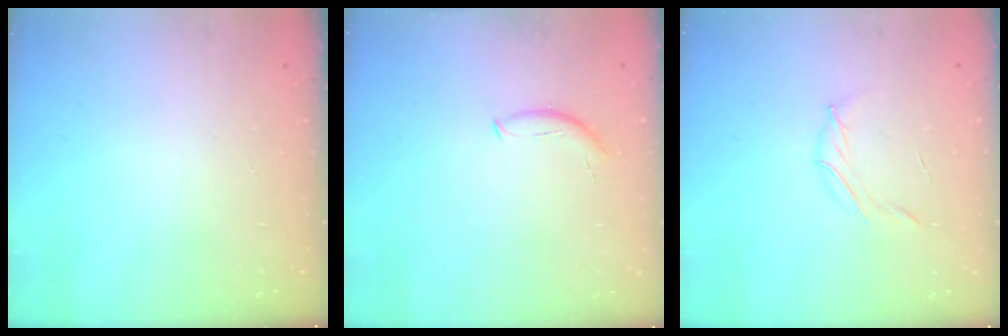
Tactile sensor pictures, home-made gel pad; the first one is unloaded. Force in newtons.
{"total": 6.6, "press": 6.6, "slide": 0.6}
{"total": 4.0, "press": 3.9, "slide": 1.0}